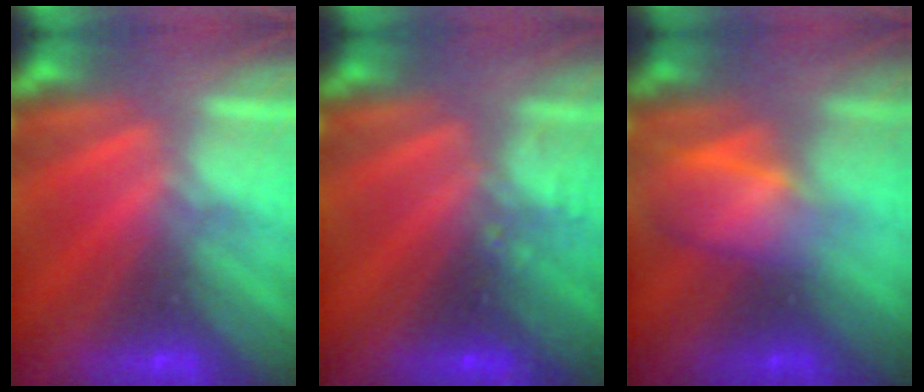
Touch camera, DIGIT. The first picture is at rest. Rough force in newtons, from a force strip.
{"total": 2.9}
{"total": 2.9}